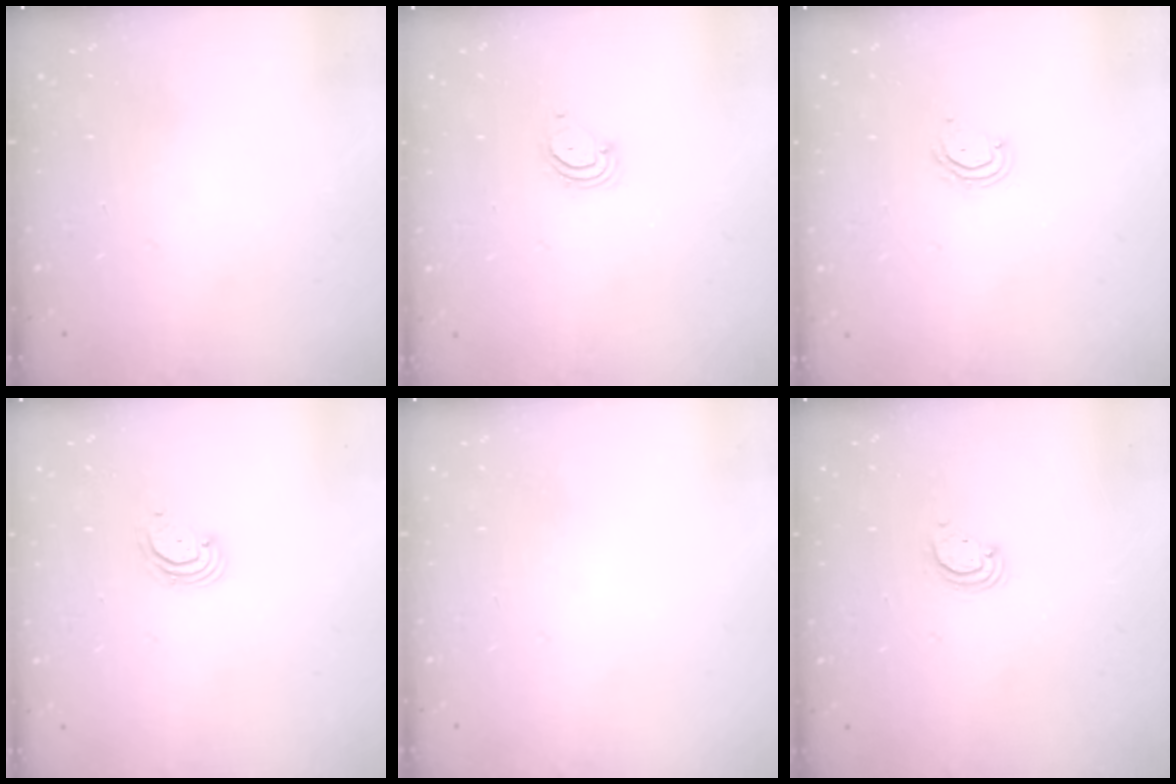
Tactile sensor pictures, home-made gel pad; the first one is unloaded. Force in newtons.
{"total": 3.1, "press": 3.1, "slide": 0.3}
{"total": 4.2, "press": 4.1, "slide": 0.4}
{"total": 2.8, "press": 2.8, "slide": 0.2}
{"total": 0.0}
{"total": 3.4, "press": 3.3, "slide": 0.4}